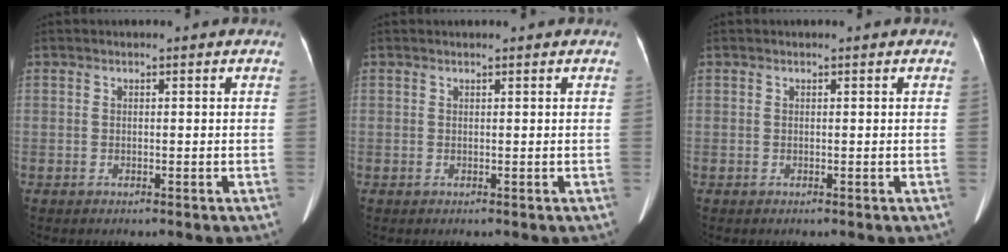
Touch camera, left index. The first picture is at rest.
{"total": 1.4, "force": [1.3, 0.0, 0.6], "torque": [-0.009, 0.006, 0.016]}
{"total": 0.0}